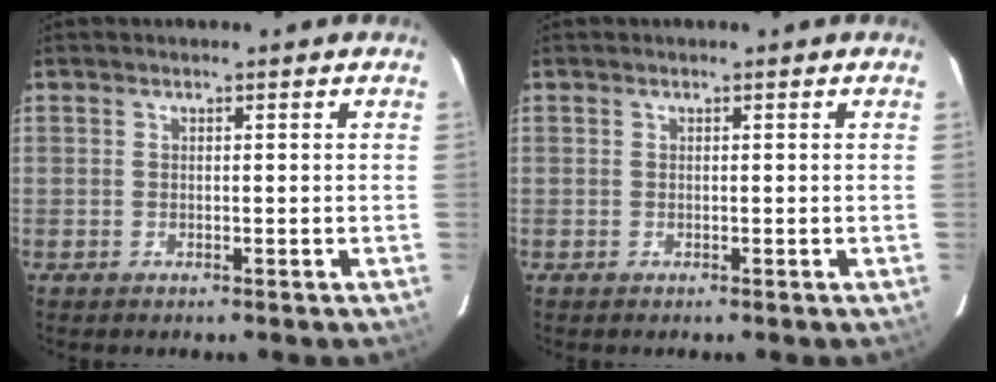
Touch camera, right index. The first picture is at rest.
{"total": 0.0}